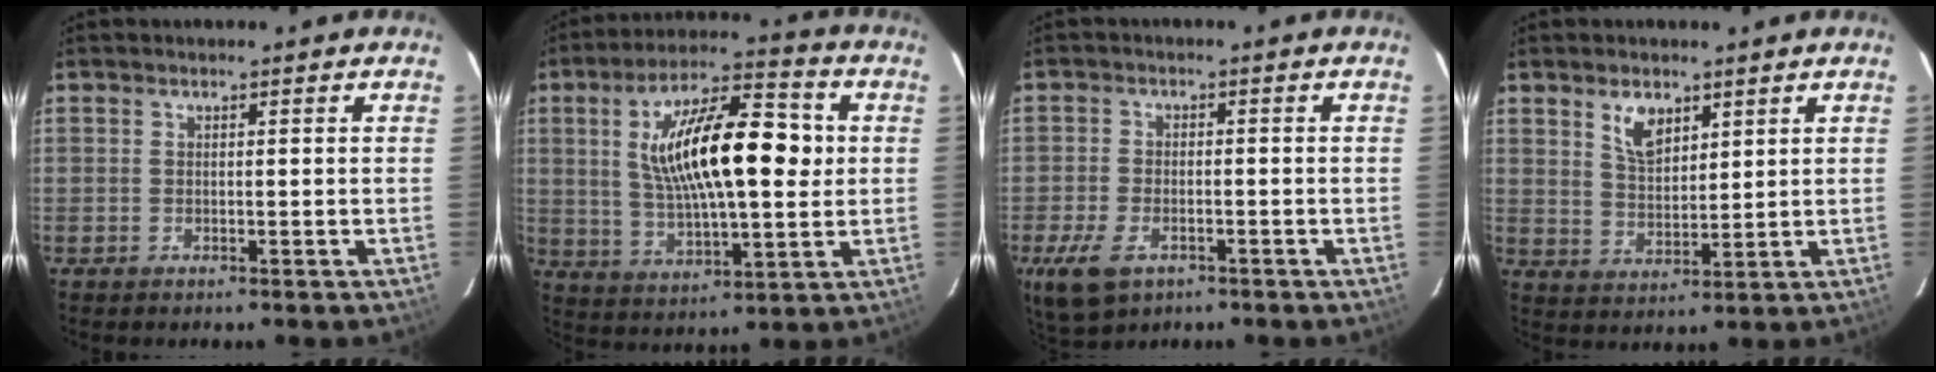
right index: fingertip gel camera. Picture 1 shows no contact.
{"total": 19.1, "force": [2.9, 6.7, 17.7], "torque": [-0.312, 0.022, 0.053]}
{"total": 8.6, "force": [-4.7, 4.8, 5.4], "torque": [-0.139, -0.019, -0.083]}
{"total": 6.0, "force": [3.4, 3.2, 3.7], "torque": [-0.064, 0.004, 0.068]}